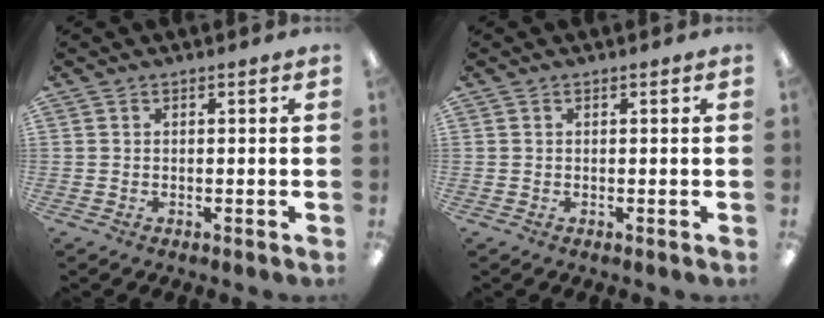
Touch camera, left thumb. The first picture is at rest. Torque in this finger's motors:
{"motor_torque": [0.02, -0.01, 0.37, 0.11, 0.01]}